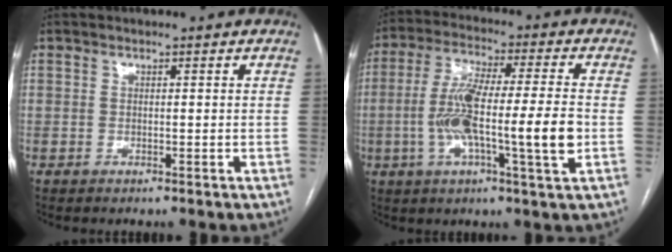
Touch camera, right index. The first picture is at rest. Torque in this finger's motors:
{"motor_torque": [1.04, 0.11, 0.44, 0.21]}